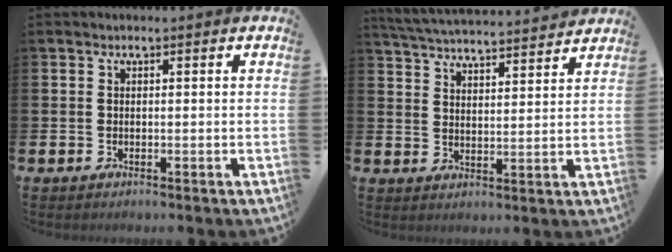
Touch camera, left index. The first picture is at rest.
{"total": 5.0, "force": [5.0, 0.2, 0.5], "torque": [-0.033, -0.037, 0.086]}